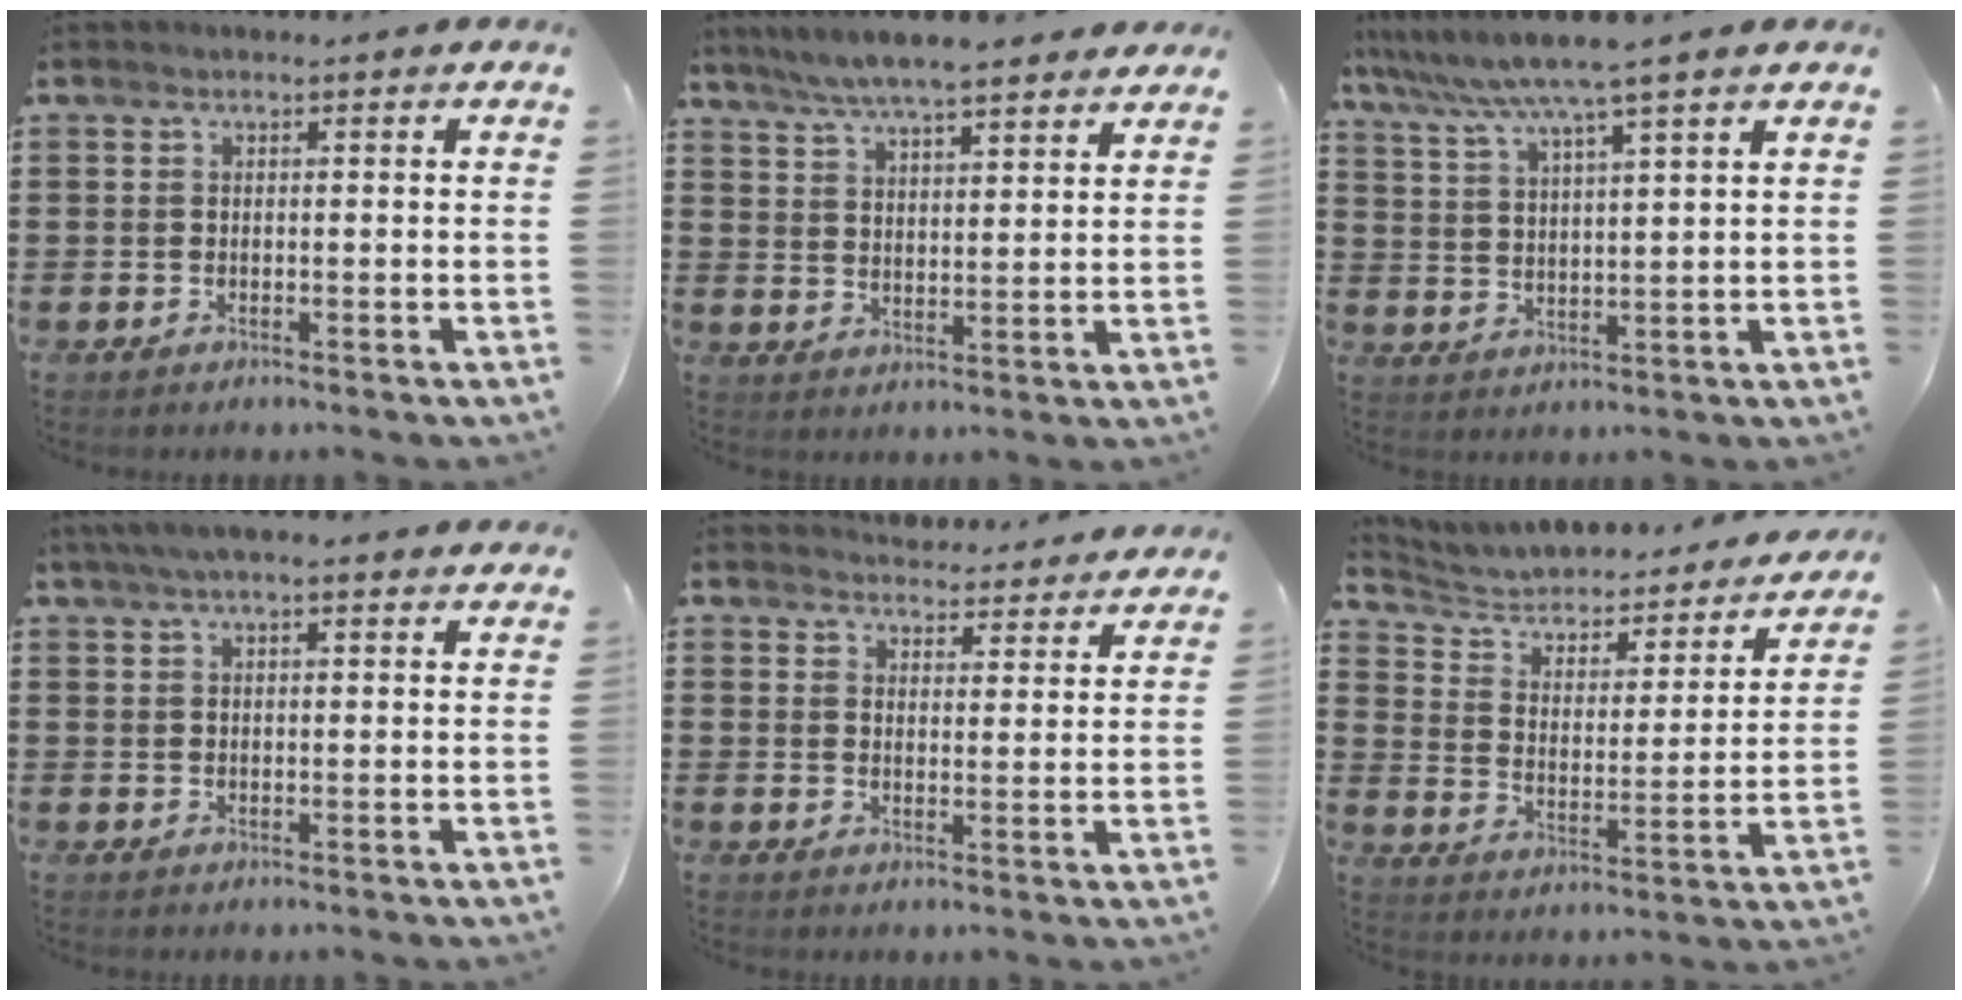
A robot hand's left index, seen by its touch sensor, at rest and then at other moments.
{"total": 5.9, "force": [5.5, 0.4, 2.1], "torque": [-0.060, -0.017, 0.099]}
{"total": 6.3, "force": [5.3, -0.8, 3.3], "torque": [-0.084, -0.031, 0.087]}
{"total": 3.7, "force": [2.9, 0.7, 2.3], "torque": [-0.050, 0.004, 0.053]}
{"total": 4.2, "force": [4.2, 0.2, 0.0], "torque": [-0.008, -0.027, 0.074]}
{"total": 3.2, "force": [2.7, 1.5, 0.7], "torque": [-0.037, -0.027, 0.035]}